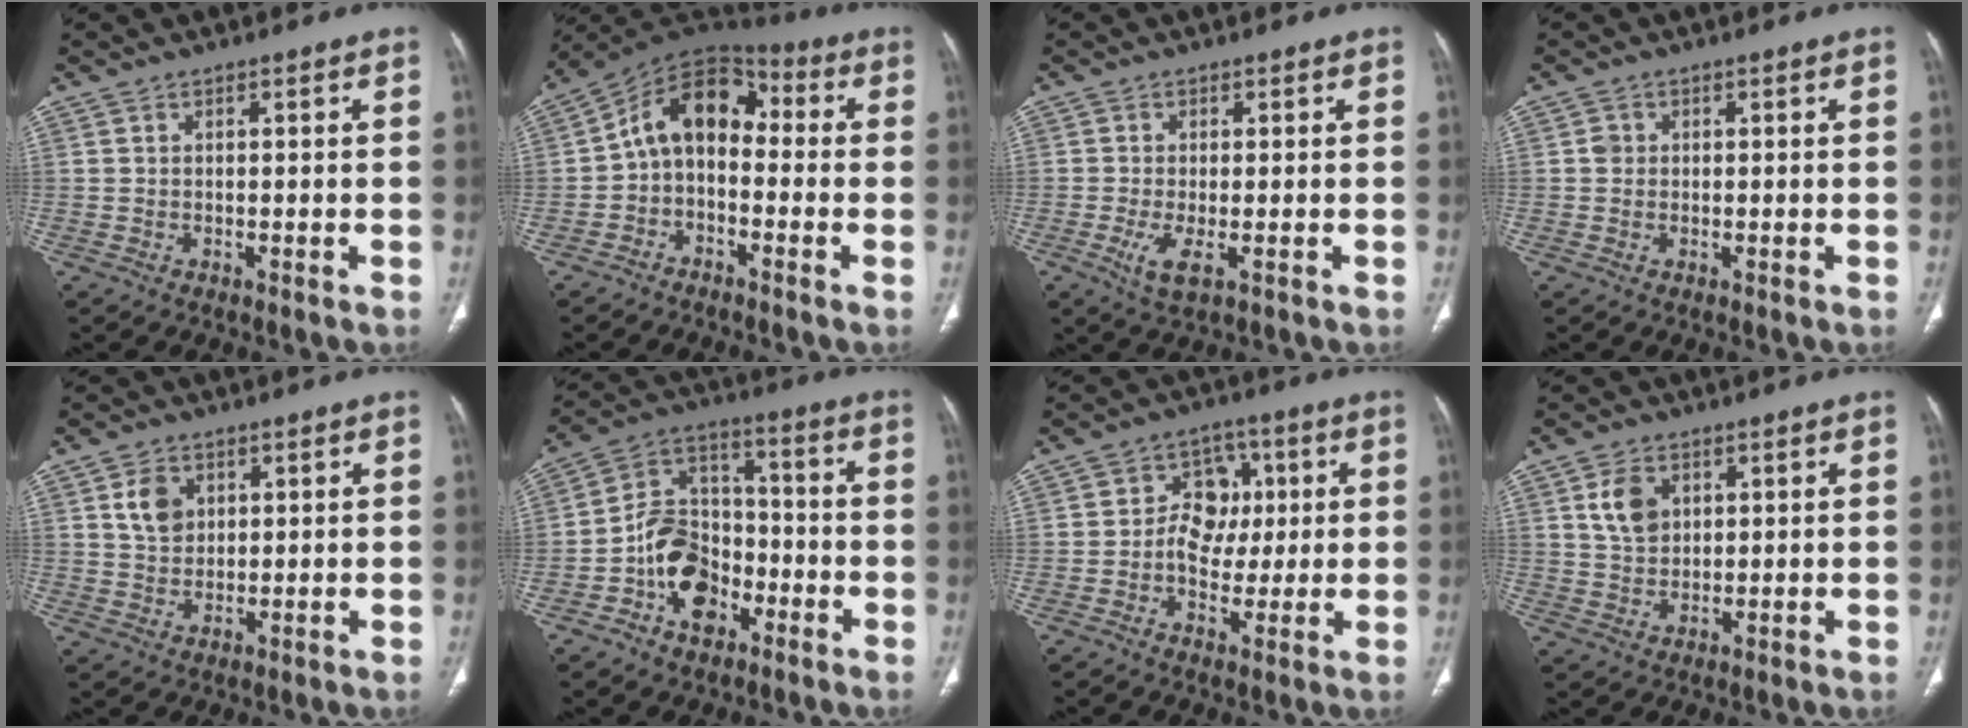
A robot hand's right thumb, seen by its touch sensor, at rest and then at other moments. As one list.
[{"total": 11.4, "force": [-1.0, 7.7, 8.3], "torque": [-0.118, 0.057, -0.036]}, {"total": 4.3, "force": [-1.4, 1.3, 3.8], "torque": [-0.083, -0.012, -0.024]}, {"total": 1.4, "force": [0.2, 1.3, 0.5], "torque": [-0.004, 0.003, 0.003]}, {"total": 5.2, "force": [2.0, 3.9, 2.9], "torque": [-0.036, -0.011, 0.039]}, {"total": 13.2, "force": [-5.4, 9.2, 7.7], "torque": [-0.100, 0.048, -0.100]}, {"total": 8.6, "force": [0.2, 7.0, 5.1], "torque": [-0.031, 0.014, -0.003]}, {"total": 5.9, "force": [2.2, 4.1, 3.6], "torque": [-0.051, -0.010, 0.045]}]